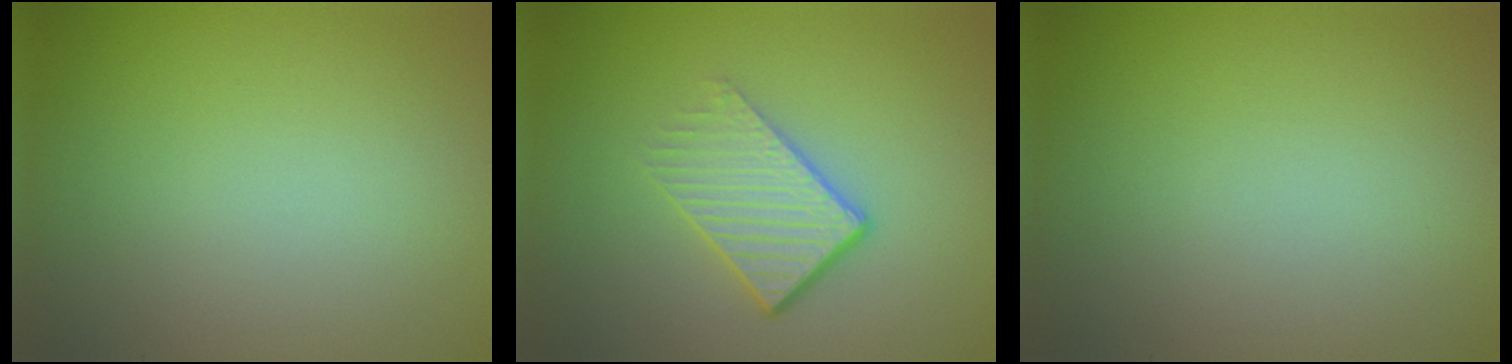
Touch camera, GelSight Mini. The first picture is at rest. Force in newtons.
{"total": 4.7, "press": 2.9, "slide": 3.7}
{"total": 0.0}